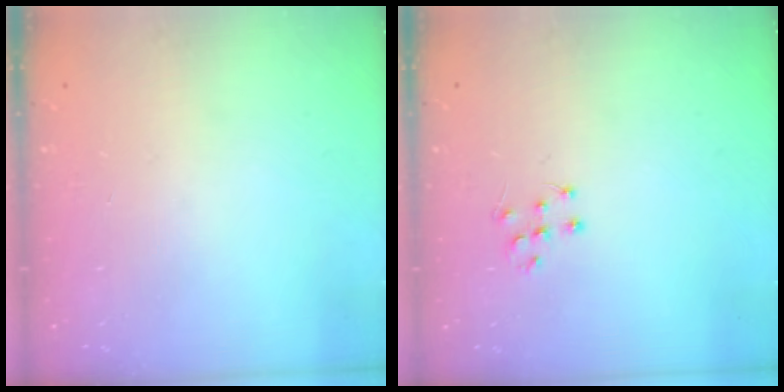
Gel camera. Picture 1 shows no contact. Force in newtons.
{"total": 6.1, "press": 6.1, "slide": 0.4}